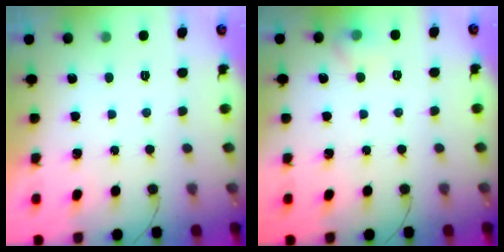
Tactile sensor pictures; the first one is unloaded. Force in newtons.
{"total": 7.3, "press": 5.3, "slide": 5.0}